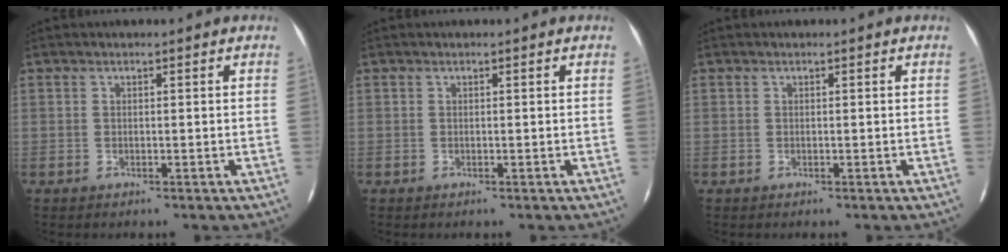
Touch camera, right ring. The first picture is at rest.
{"total": 0.0}
{"total": 0.0}